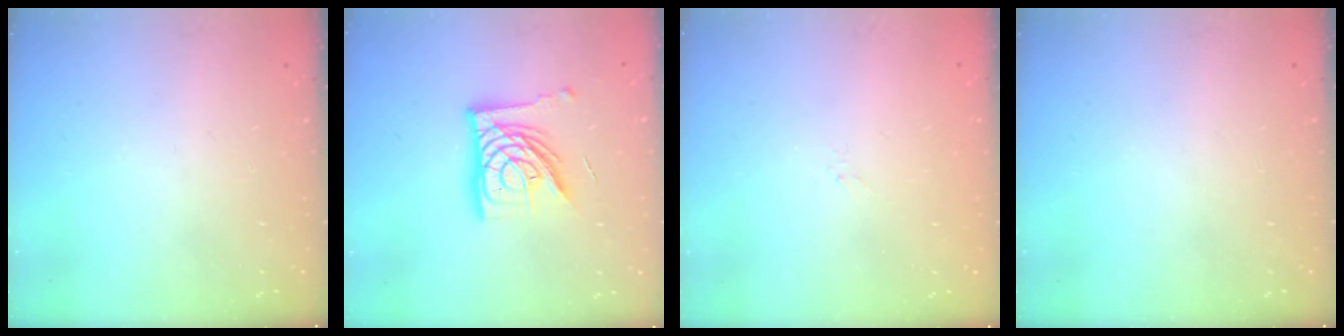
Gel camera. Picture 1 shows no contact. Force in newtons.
{"total": 14.7, "press": 14.6, "slide": 1.7}
{"total": 1.5, "press": 1.4, "slide": 0.3}
{"total": 0.0}